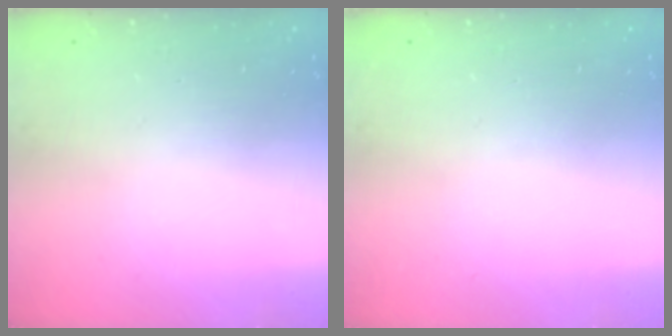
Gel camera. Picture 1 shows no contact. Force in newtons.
{"total": 0.0}